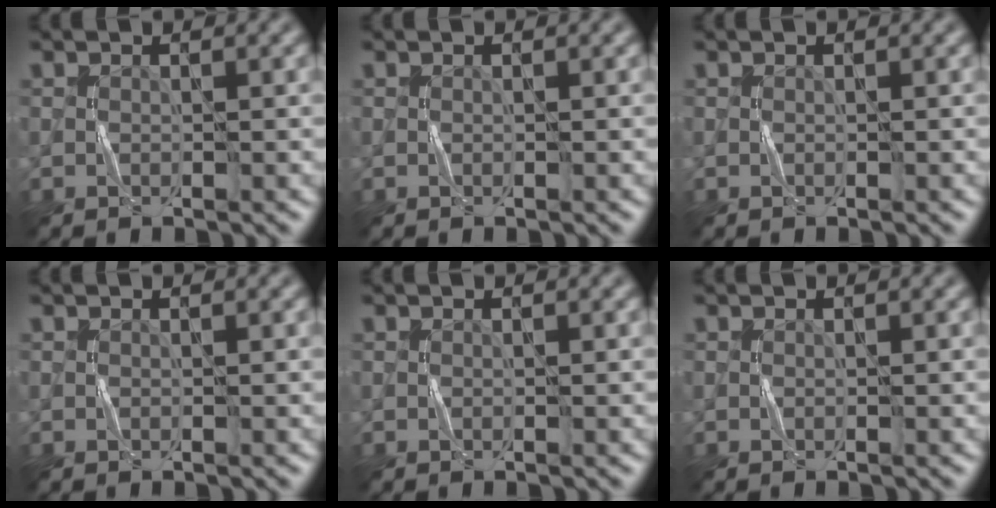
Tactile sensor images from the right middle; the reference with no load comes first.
{"total": 0.0}
{"total": 0.0}
{"total": 0.0}
{"total": 0.0}
{"total": 0.0}